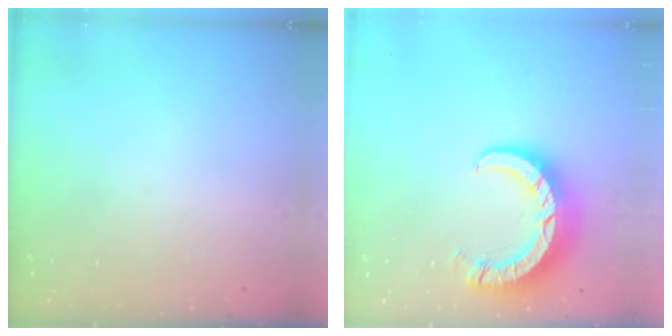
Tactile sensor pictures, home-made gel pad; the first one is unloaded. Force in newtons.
{"total": 9.9, "press": 9.8, "slide": 1.0}